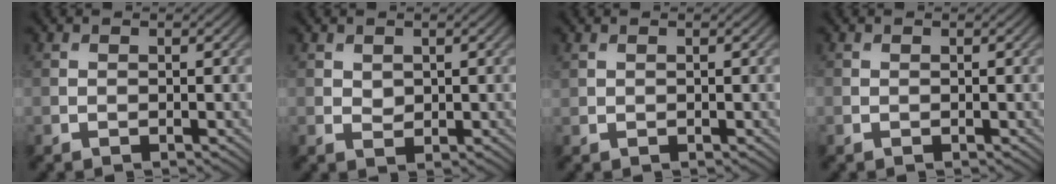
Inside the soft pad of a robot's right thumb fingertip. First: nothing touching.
{"total": 1.1, "force": [0.7, 0.8, 0.5], "torque": [-0.012, -0.002, 0.017]}
{"total": 0.5, "force": [0.5, 0.1, 0.2], "torque": [-0.009, 0.002, 0.013]}
{"total": 0.0}